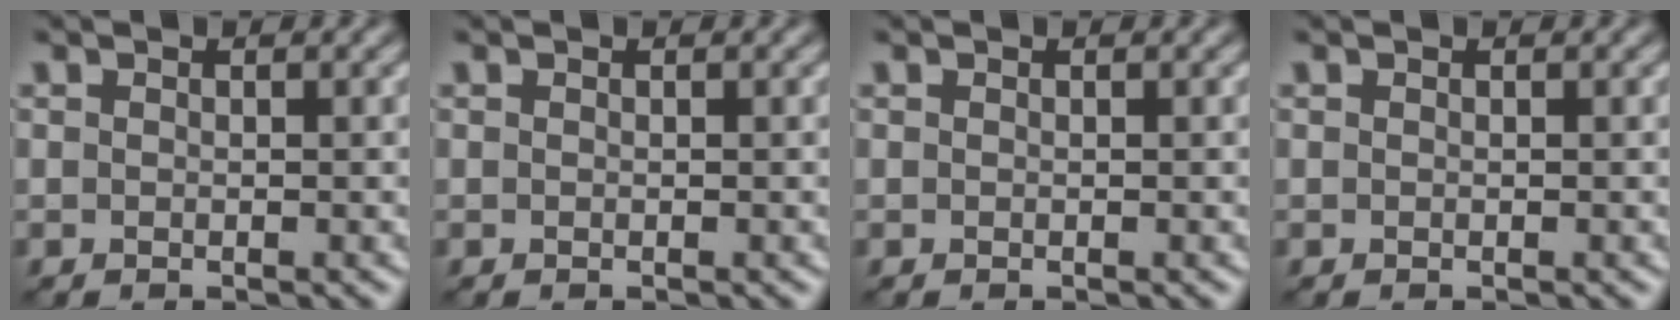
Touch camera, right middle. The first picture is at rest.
{"total": 0.0}
{"total": 0.0}
{"total": 0.0}